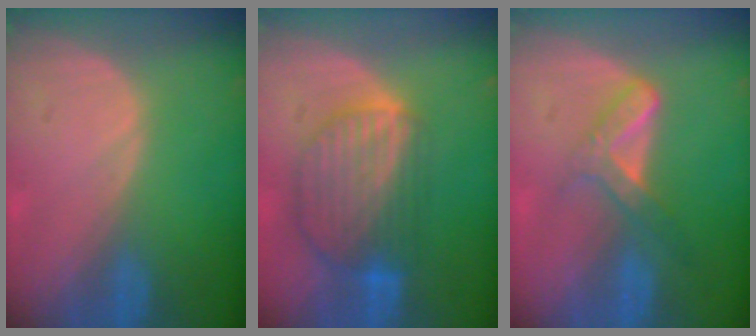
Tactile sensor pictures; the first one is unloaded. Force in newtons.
{"total": 9.0, "press": 7.8, "slide": 4.5}
{"total": 5.3, "press": 4.6, "slide": 2.7}